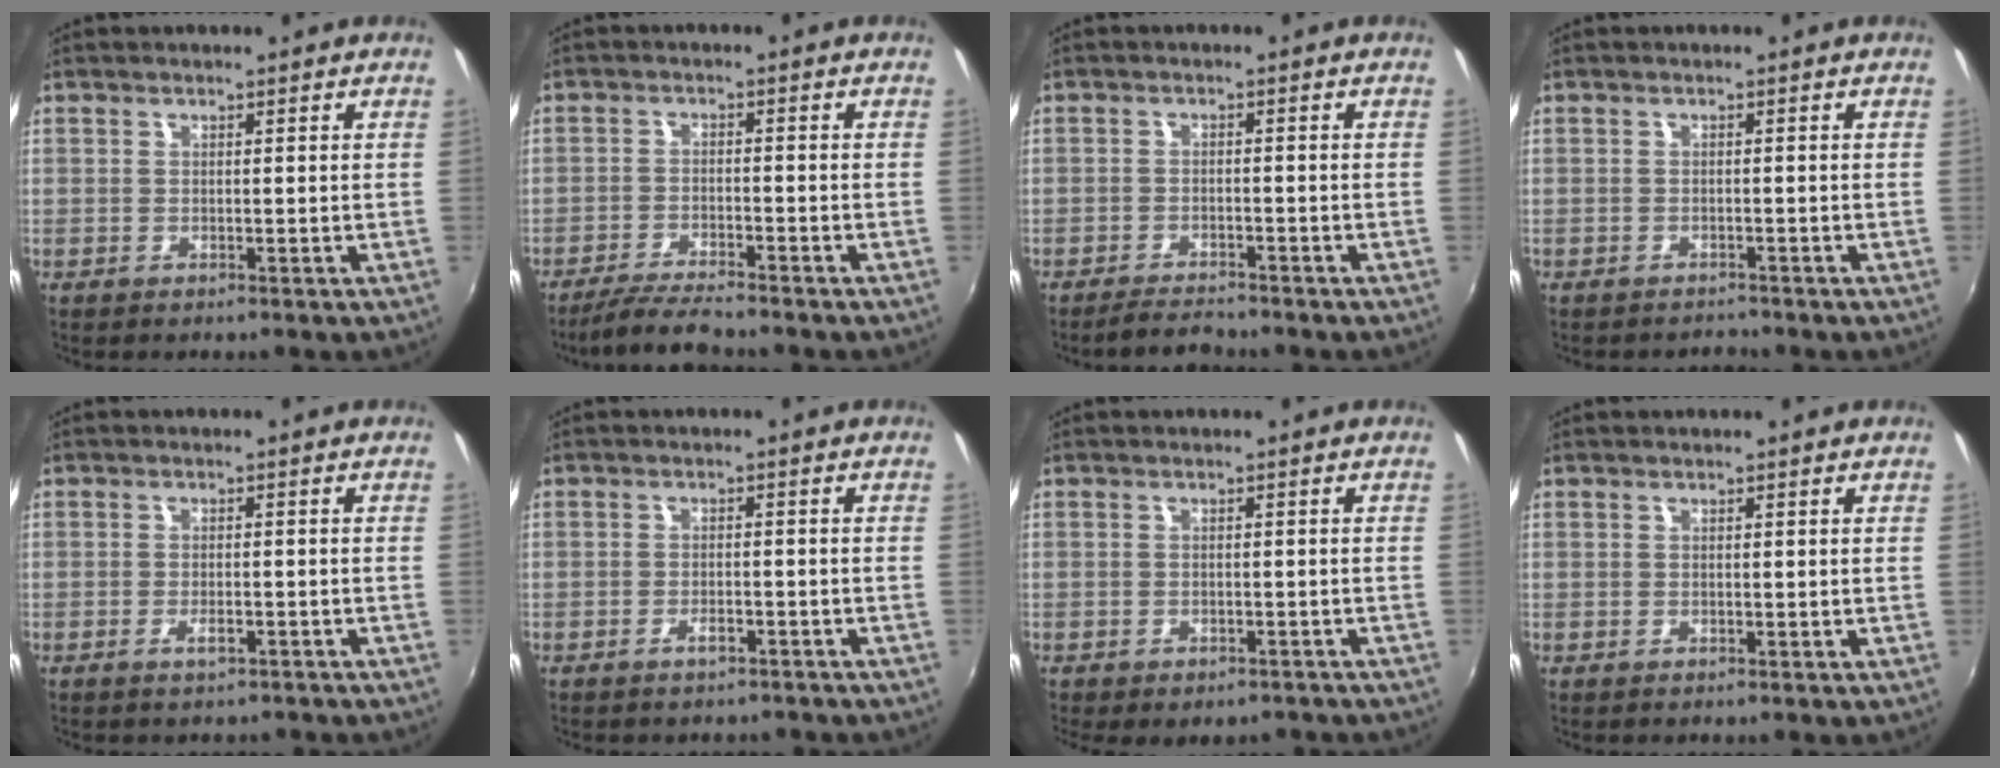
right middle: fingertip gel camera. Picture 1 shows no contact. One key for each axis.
{"total": 6.4, "fx": -5.8, "fy": 0.2, "fz": 2.7, "tx": -0.074, "ty": -0.015, "tz": -0.104}
{"total": 3.7, "fx": -3.6, "fy": 0.5, "fz": 1.0, "tx": -0.037, "ty": -0.008, "tz": -0.063}
{"total": 1.5, "fx": -1.4, "fy": 0.4, "fz": -0.2, "tx": -0.002, "ty": -0.003, "tz": -0.023}
{"total": 2.2, "fx": -1.7, "fy": 0.7, "fz": 1.2, "tx": -0.025, "ty": 0.001, "tz": -0.024}
{"total": 2.8, "fx": -2.3, "fy": 1.0, "fz": 1.1, "tx": -0.026, "ty": 0.001, "tz": -0.032}
{"total": 6.4, "fx": -5.0, "fy": 2.7, "fz": 3.0, "tx": -0.062, "ty": -0.021, "tz": -0.061}
{"total": 0.0}